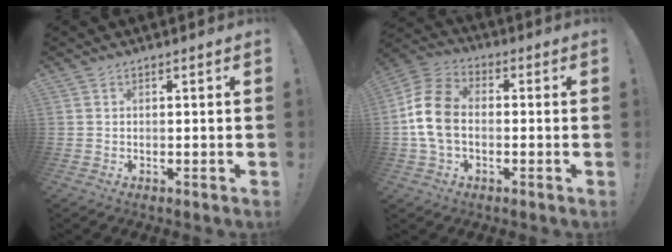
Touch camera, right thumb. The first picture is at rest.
{"total": 13.3, "force": [-1.5, 9.1, 9.6], "torque": [-0.185, 0.021, -0.022]}